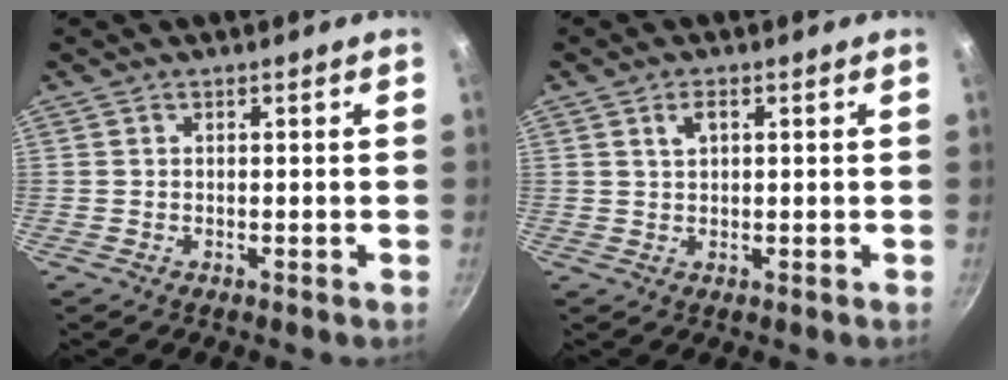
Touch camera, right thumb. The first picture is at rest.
{"total": 2.3, "force": [0.9, 1.3, 1.7], "torque": [-0.024, 0.002, 0.019]}